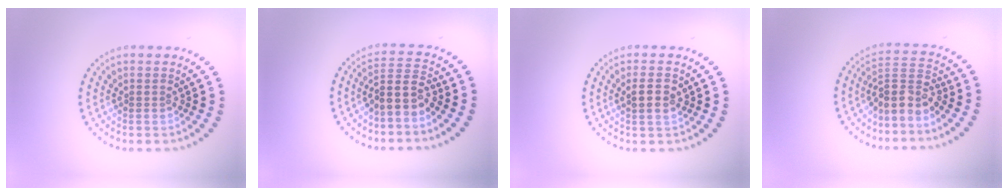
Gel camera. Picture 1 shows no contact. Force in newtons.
{"total": 3.0, "press": 2.4, "slide": 1.8}
{"total": 2.3, "press": 2.3, "slide": 0.6}
{"total": 3.3, "press": 2.5, "slide": 2.1}